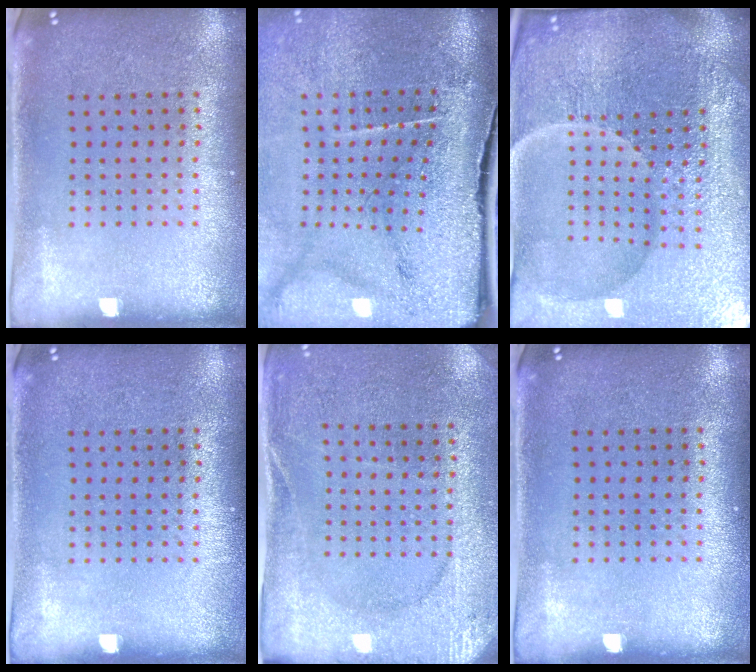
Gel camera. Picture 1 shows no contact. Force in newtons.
{"total": 4.6, "press": 3.8, "slide": 2.7}
{"total": 6.0, "press": 5.5, "slide": 2.3}
{"total": 0.0}
{"total": 2.6, "press": 2.5, "slide": 0.5}
{"total": 0.0}